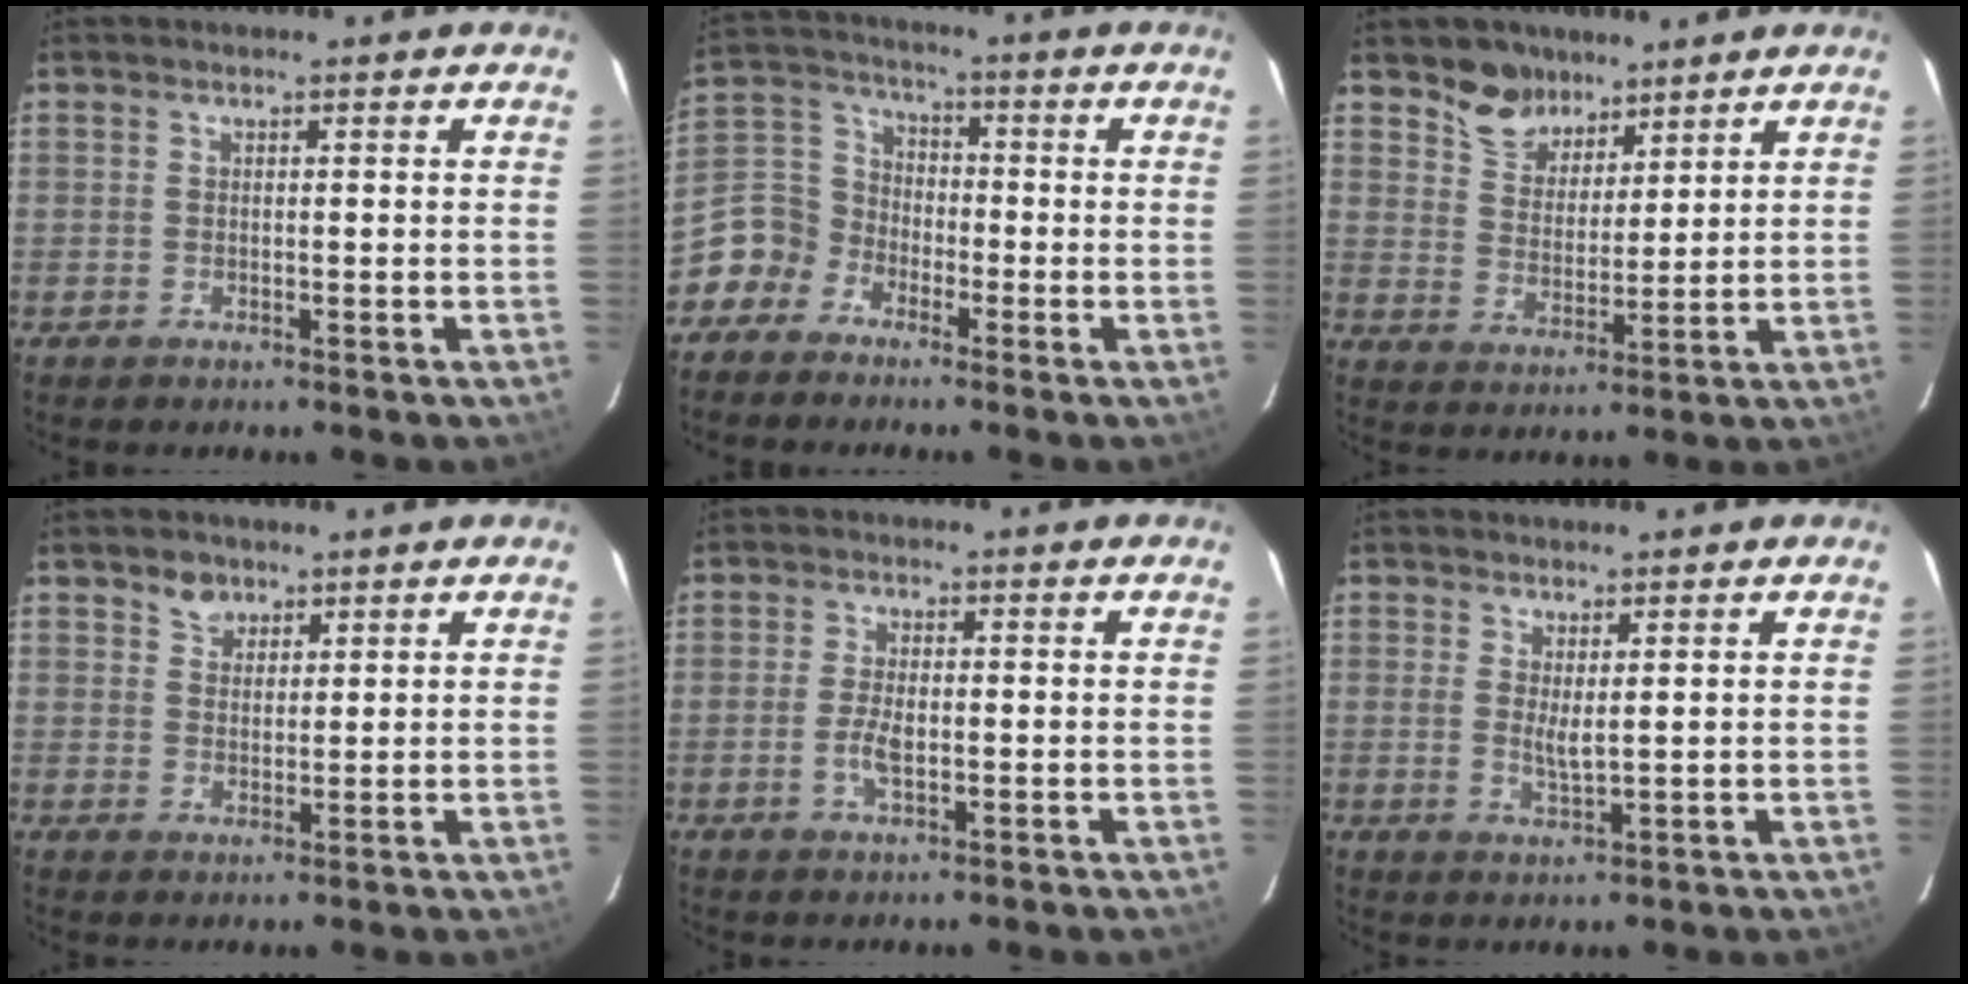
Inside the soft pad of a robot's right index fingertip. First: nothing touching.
{"total": 8.0, "force": [-4.8, 6.4, 1.0], "torque": [-0.034, 0.041, -0.112]}
{"total": 7.3, "force": [5.6, 4.4, 1.5], "torque": [-0.025, 0.011, 0.105]}
{"total": 3.1, "force": [2.1, 2.2, 0.7], "torque": [-0.003, 0.008, 0.037]}
{"total": 3.6, "force": [-0.9, 1.4, 3.2], "torque": [-0.068, -0.001, -0.017]}
{"total": 2.7, "force": [0.8, 0.5, 2.5], "torque": [-0.045, -0.007, 0.013]}